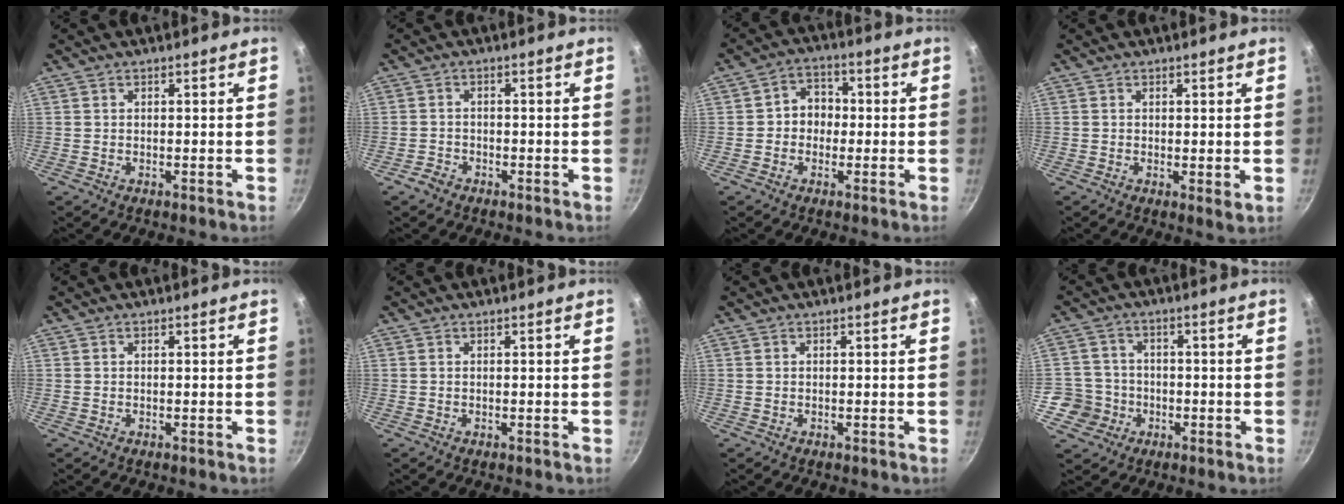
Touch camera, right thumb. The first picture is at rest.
{"total": 2.2, "force": [-1.7, 1.3, 0.6], "torque": [-0.009, 0.020, -0.029]}
{"total": 5.8, "force": [-0.4, 4.9, 3.0], "torque": [-0.006, 0.017, -0.015]}
{"total": 1.9, "force": [0.4, 0.7, 1.7], "torque": [-0.026, -0.010, 0.004]}
{"total": 0.0}
{"total": 0.0}
{"total": 0.0}
{"total": 6.9, "force": [-2.3, 6.5, 0.8], "torque": [0.016, 0.031, -0.043]}